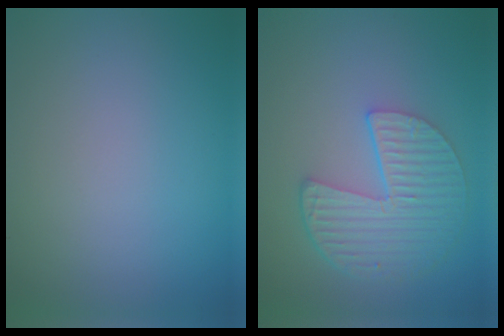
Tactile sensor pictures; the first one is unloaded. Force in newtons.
{"total": 5.5, "press": 4.2, "slide": 3.6}